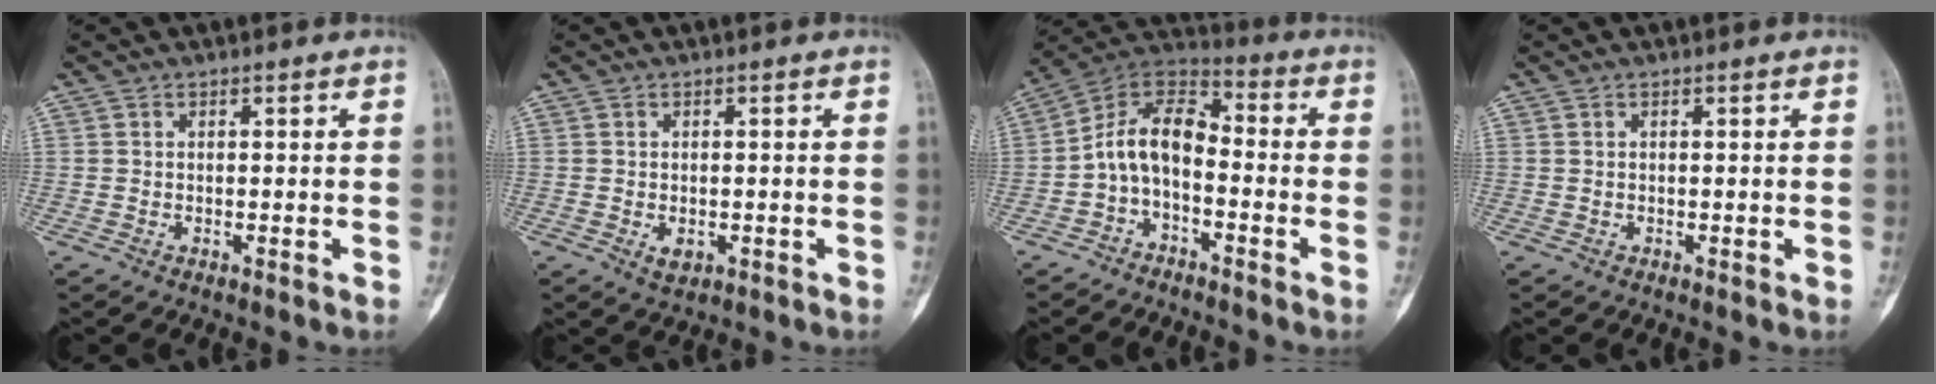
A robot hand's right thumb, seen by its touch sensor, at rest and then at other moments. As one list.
[{"total": 2.2, "force": [-0.7, 1.4, 1.6], "torque": [-0.016, -0.002, -0.008]}, {"total": 9.7, "force": [-2.5, 5.6, 7.6], "torque": [-0.126, 0.063, -0.063]}, {"total": 0.0}]